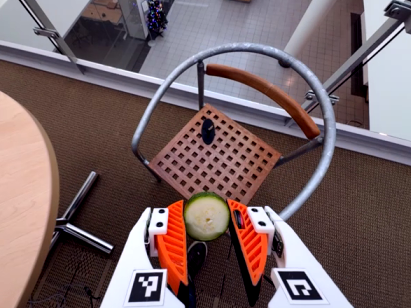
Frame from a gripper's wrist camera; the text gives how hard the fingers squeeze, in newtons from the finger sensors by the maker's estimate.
{"total": 9.7, "left": 10.1, "right": 9.3}